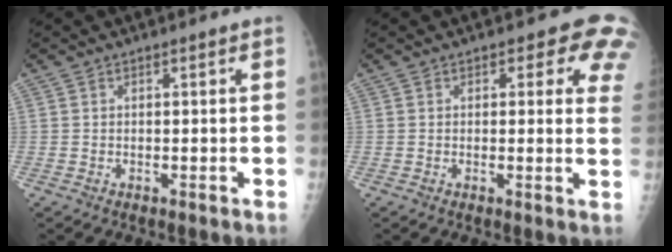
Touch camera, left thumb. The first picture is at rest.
{"total": 7.8, "force": [4.9, 3.9, 4.7], "torque": [-0.005, -0.018, 0.033]}